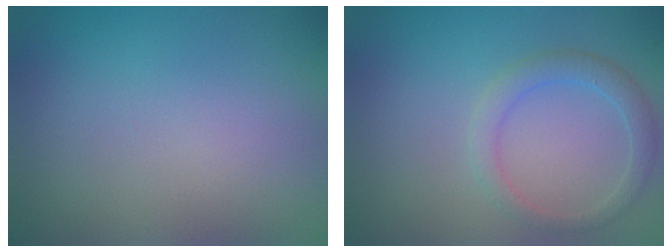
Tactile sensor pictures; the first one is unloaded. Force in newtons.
{"total": 2.2, "press": 2.2, "slide": 0.1}